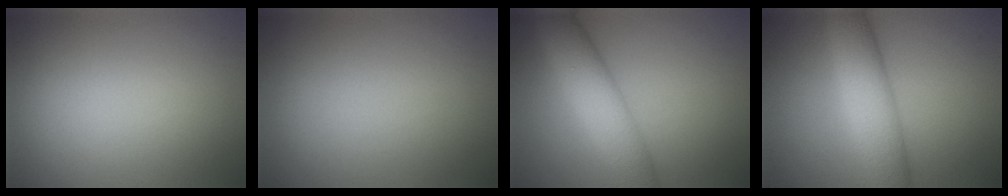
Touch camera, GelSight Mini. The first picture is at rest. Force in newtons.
{"total": 0.0}
{"total": 7.4, "press": 7.4, "slide": 0.2}
{"total": 6.5, "press": 6.5, "slide": 0.1}